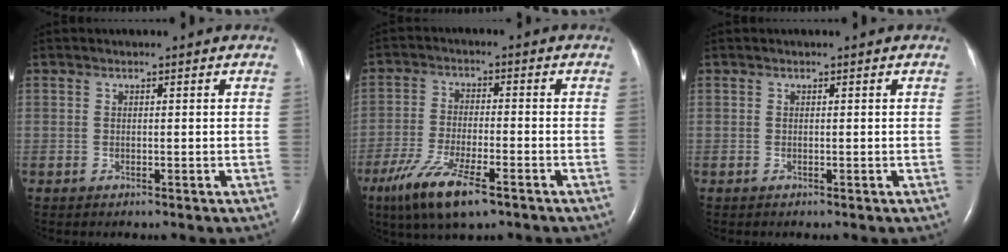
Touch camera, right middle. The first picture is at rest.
{"total": 10.2, "force": [-6.3, 2.1, 7.7], "torque": [-0.155, -0.022, -0.109]}
{"total": 0.0}